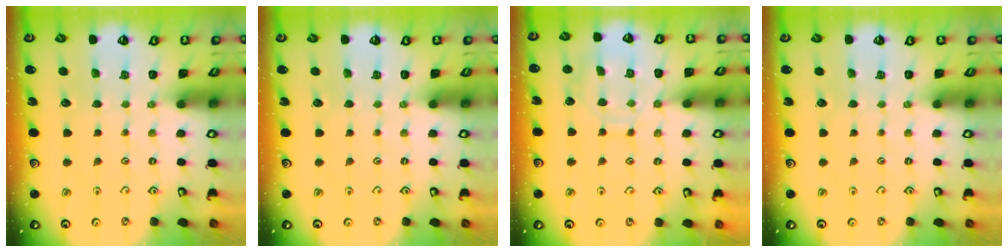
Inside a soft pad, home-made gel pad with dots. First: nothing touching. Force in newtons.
{"total": 0.0}
{"total": 10.5, "press": 10.5, "slide": 0.6}
{"total": 0.0}